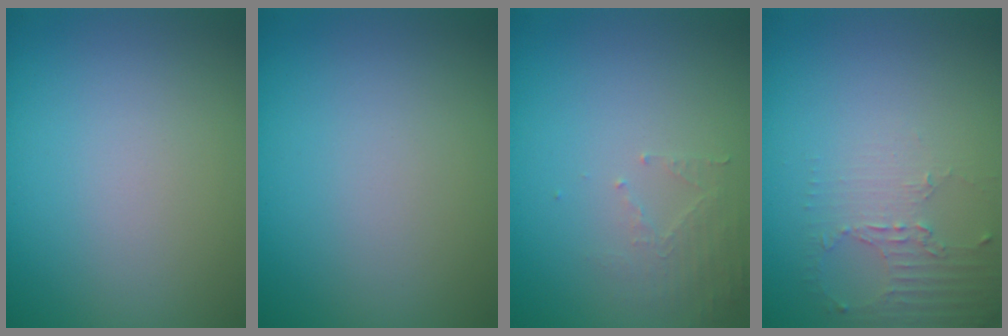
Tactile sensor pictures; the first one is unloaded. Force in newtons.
{"total": 0.0}
{"total": 1.7, "press": 1.7, "slide": 0.3}
{"total": 2.2, "press": 1.7, "slide": 1.5}